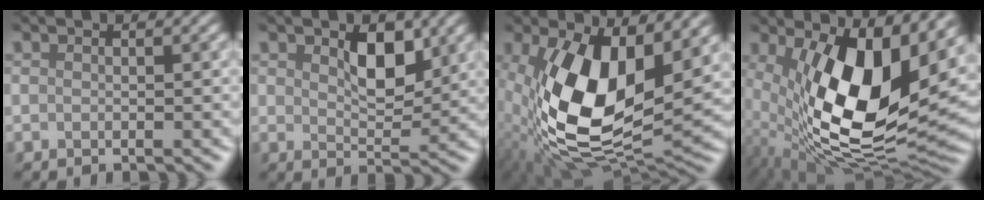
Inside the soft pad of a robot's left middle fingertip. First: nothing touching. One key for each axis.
{"total": 2.9, "fx": 1.8, "fy": 1.2, "fz": 1.9, "tx": -0.043, "ty": -0.004, "tz": 0.035}
{"total": 12.8, "fx": 1.2, "fy": 6.7, "fz": 10.8, "tx": -0.229, "ty": -0.025, "tz": 0.022}
{"total": 12.9, "fx": 1.9, "fy": 5.8, "fz": 11.4, "tx": -0.207, "ty": -0.022, "tz": 0.034}